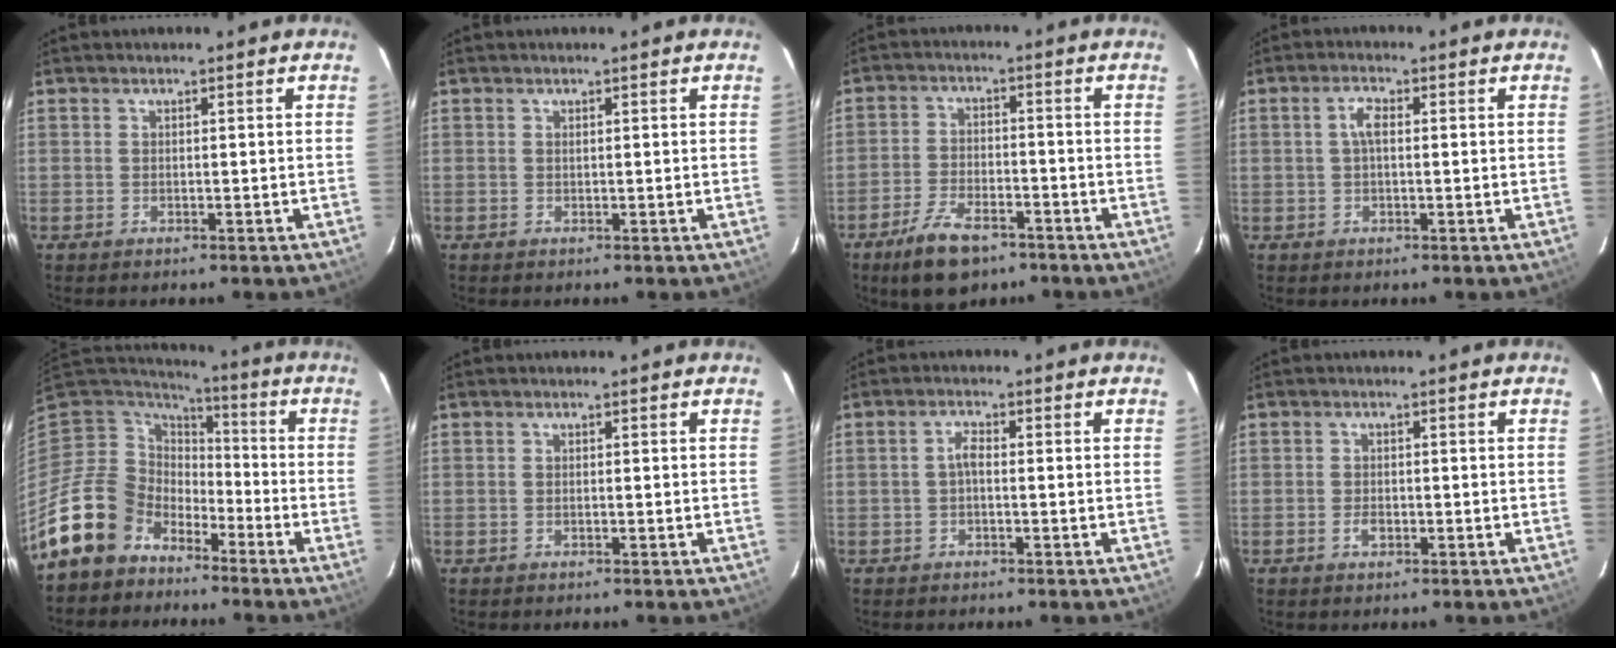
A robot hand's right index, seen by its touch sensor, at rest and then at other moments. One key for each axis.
{"total": 0.0}
{"total": 9.6, "fx": -6.6, "fy": 4.3, "fz": 5.6, "tx": -0.131, "ty": -0.005, "tz": -0.115}
{"total": 2.6, "fx": 0.2, "fy": 1.0, "fz": 2.4, "tx": -0.051, "ty": 0.009, "tz": 0.004}
{"total": 12.8, "fx": -9.0, "fy": 8.7, "fz": 2.2, "tx": -0.070, "ty": 0.023, "tz": -0.162}
{"total": 0.0}
{"total": 1.8, "fx": -0.4, "fy": 0.7, "fz": 1.6, "tx": -0.034, "ty": 0.009, "tz": -0.010}
{"total": 1.8, "fx": -0.8, "fy": 1.2, "fz": 1.2, "tx": -0.024, "ty": 0.000, "tz": -0.014}